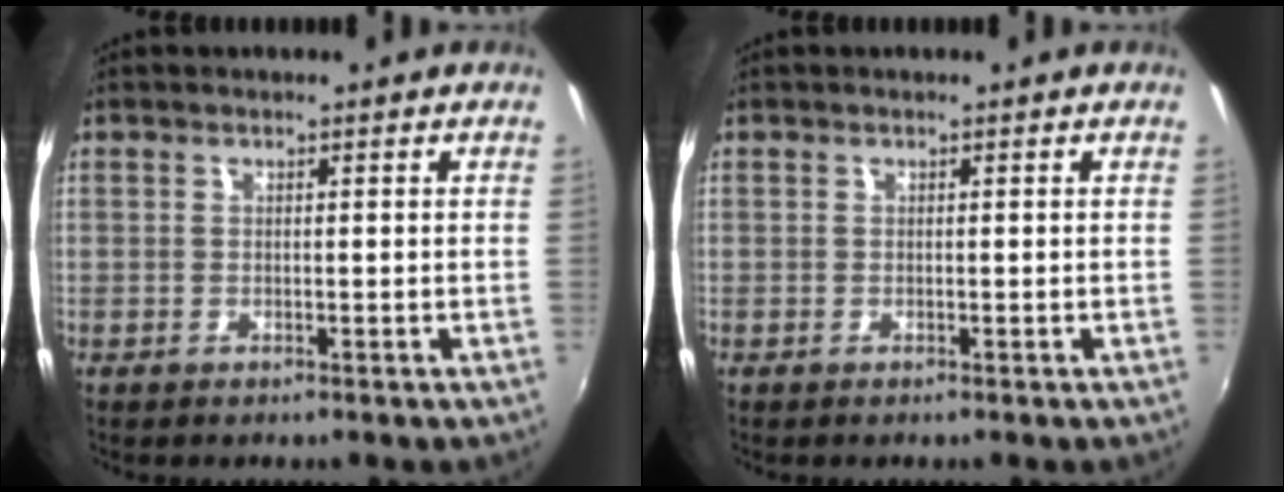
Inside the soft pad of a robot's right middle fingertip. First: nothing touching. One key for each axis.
{"total": 0.0}